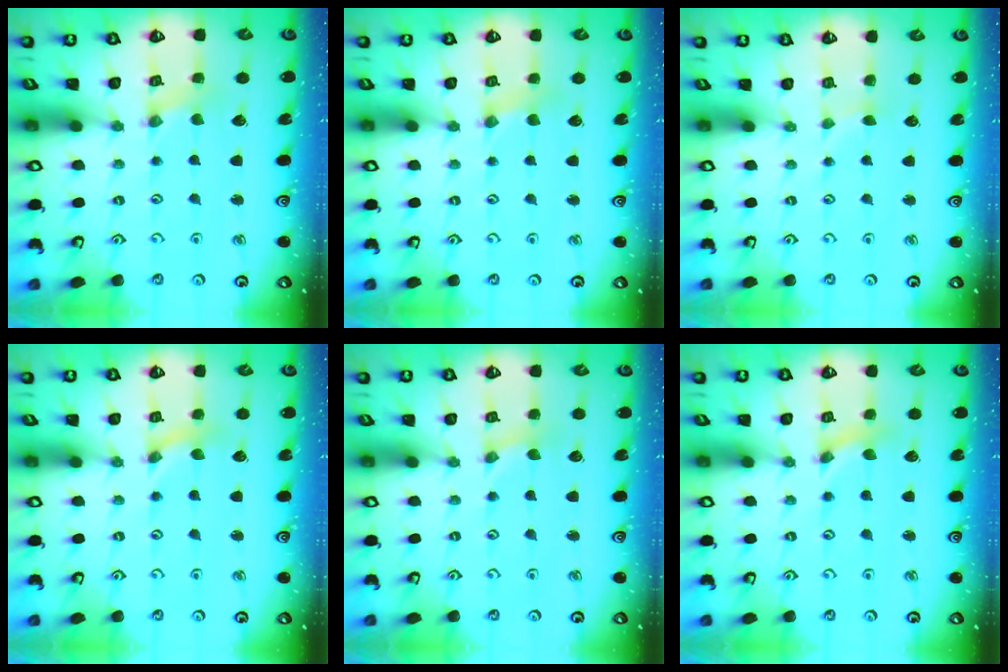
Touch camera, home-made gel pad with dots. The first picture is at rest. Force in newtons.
{"total": 2.8, "press": 2.8, "slide": 0.4}
{"total": 1.0, "press": 0.9, "slide": 0.2}
{"total": 0.0}
{"total": 0.0}
{"total": 0.6, "press": 0.5, "slide": 0.1}